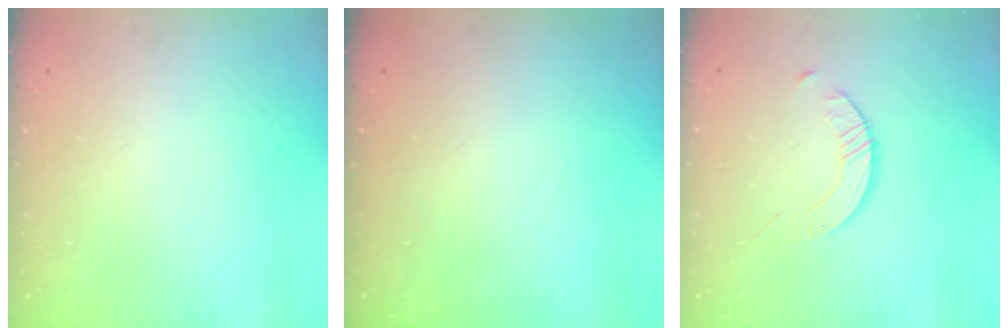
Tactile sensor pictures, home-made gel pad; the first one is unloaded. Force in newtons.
{"total": 0.0}
{"total": 2.9, "press": 2.9, "slide": 0.2}